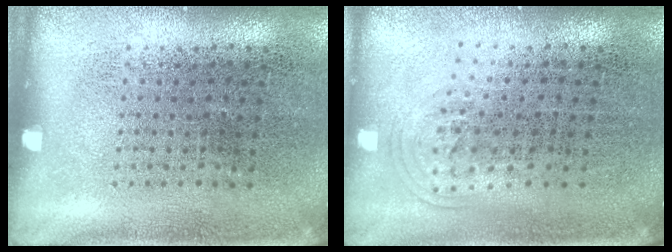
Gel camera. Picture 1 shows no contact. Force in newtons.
{"total": 1.0, "press": 0.7, "slide": 0.7}